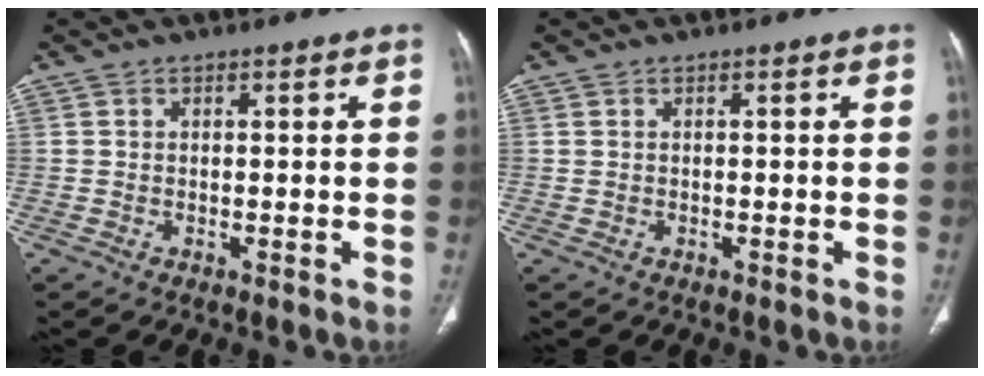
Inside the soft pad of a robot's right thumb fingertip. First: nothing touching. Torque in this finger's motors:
{"motor_torque": [0.01, 0.35, -0.04, 0.49, -0.01]}